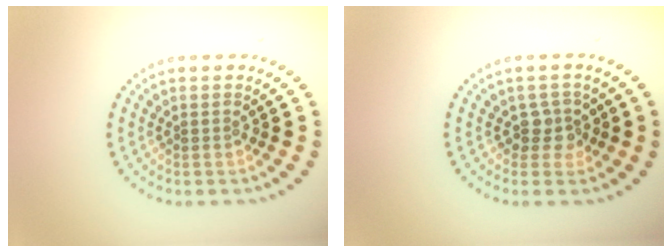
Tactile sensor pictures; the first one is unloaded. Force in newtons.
{"total": 1.9, "press": 1.5, "slide": 1.2}